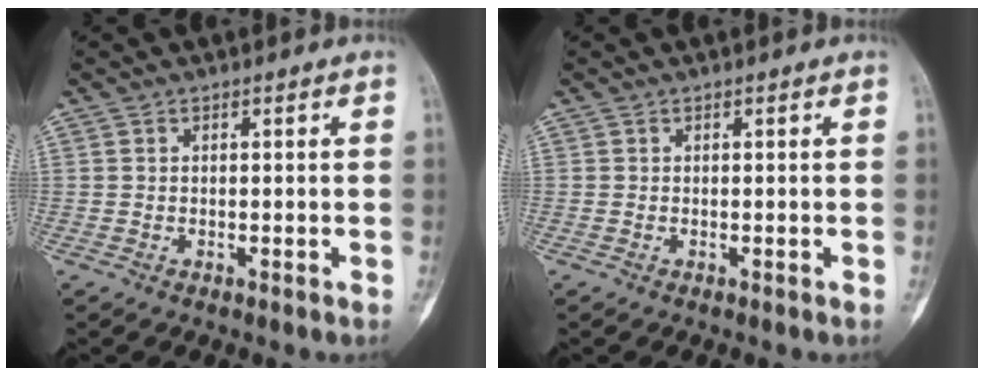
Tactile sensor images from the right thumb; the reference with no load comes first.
{"total": 0.0}